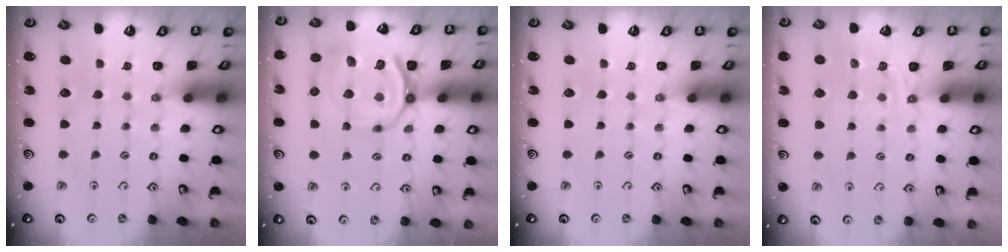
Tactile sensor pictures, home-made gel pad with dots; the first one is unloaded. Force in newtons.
{"total": 15.1, "press": 14.9, "slide": 2.1}
{"total": 0.0}
{"total": 3.9, "press": 3.1, "slide": 2.3}